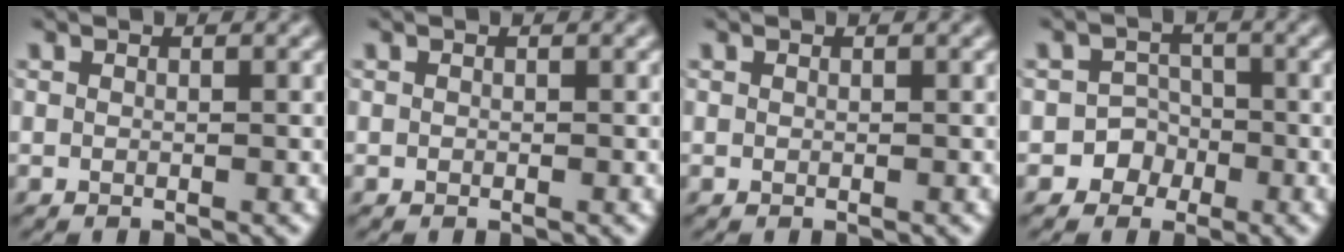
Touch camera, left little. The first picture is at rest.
{"total": 0.0}
{"total": 0.0}
{"total": 4.1, "force": [-2.2, 3.5, 0.3], "torque": [0.032, 0.004, -0.053]}